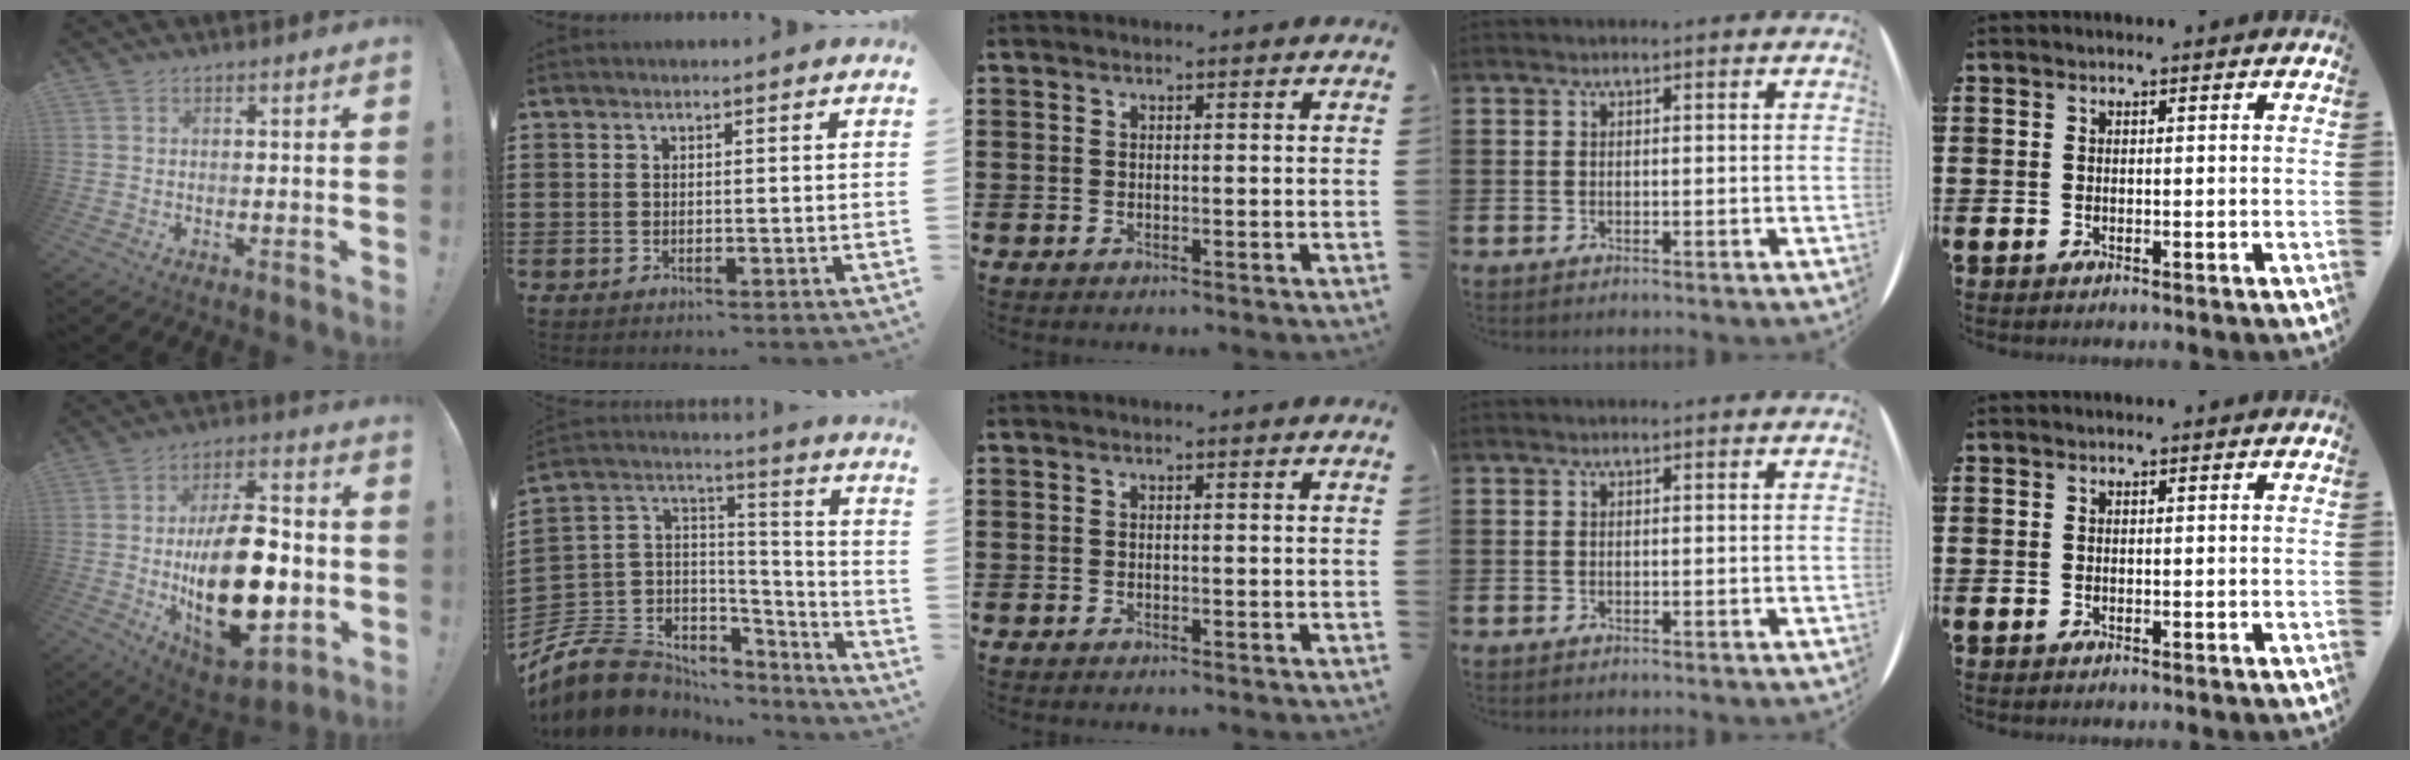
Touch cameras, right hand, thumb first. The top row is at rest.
{"thumb": {"total": 25.3, "force": [-3.2, 13.9, 21.0], "torque": [-0.363, 0.007, -0.039]}, "index": {"total": 9.2, "force": [-6.0, 6.6, 2.3], "torque": [-0.087, -0.001, -0.115]}}